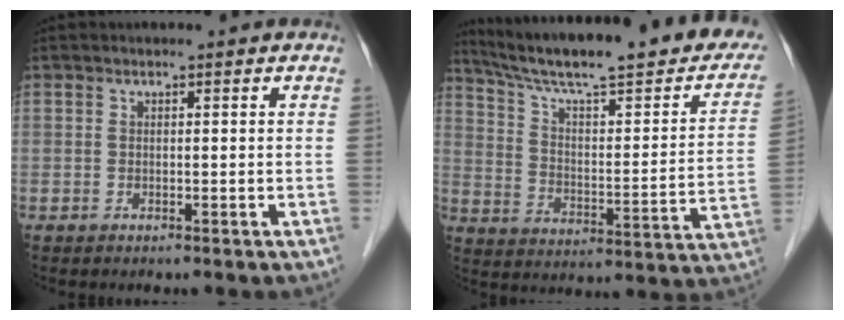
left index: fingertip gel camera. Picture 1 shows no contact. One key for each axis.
{"total": 28.3, "fx": 23.0, "fy": 3.8, "fz": 16.0, "tx": -0.245, "ty": -0.024, "tz": 0.312}